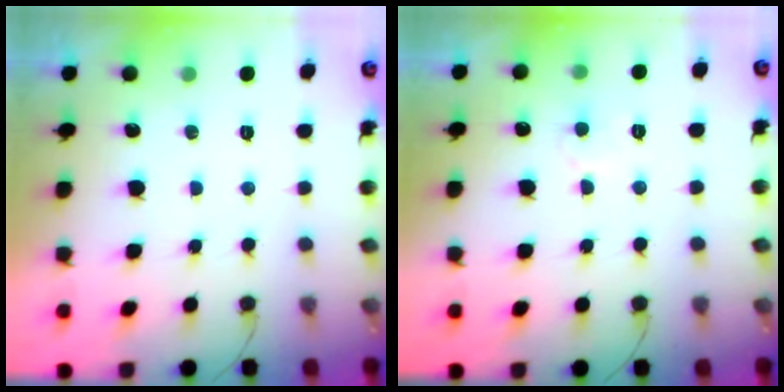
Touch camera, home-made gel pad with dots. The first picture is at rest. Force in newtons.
{"total": 4.7, "press": 4.7, "slide": 0.2}